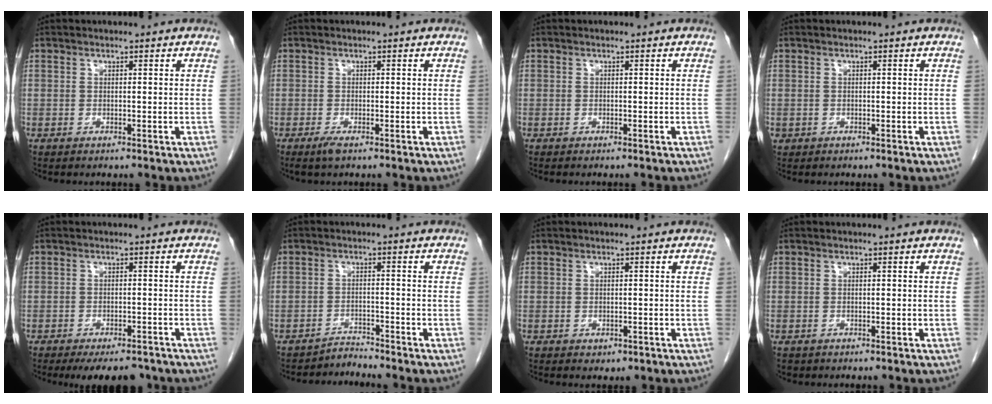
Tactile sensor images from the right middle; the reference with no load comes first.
{"total": 1.5, "force": [-1.0, 0.2, 1.1], "torque": [-0.027, -0.005, -0.018]}
{"total": 0.8, "force": [-0.7, 0.1, 0.3], "torque": [-0.006, -0.002, -0.010]}
{"total": 0.5, "force": [-0.2, 0.5, 0.1], "torque": [0.000, 0.004, 0.000]}
{"total": 7.6, "force": [-6.3, 3.0, 3.2], "torque": [-0.038, -0.007, -0.083]}
{"total": 2.4, "force": [-2.2, -0.4, -0.9], "torque": [0.025, -0.009, -0.036]}
{"total": 1.2, "force": [-0.5, 0.8, 0.6], "torque": [-0.009, 0.000, 0.001]}
{"total": 0.8, "force": [-0.5, 0.6, 0.1], "torque": [-0.012, 0.000, -0.005]}